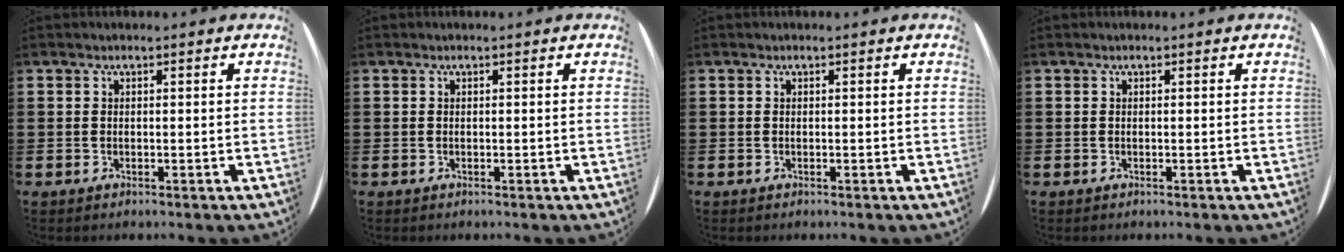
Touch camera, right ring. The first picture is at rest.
{"total": 0.0}
{"total": 0.0}
{"total": 0.0}